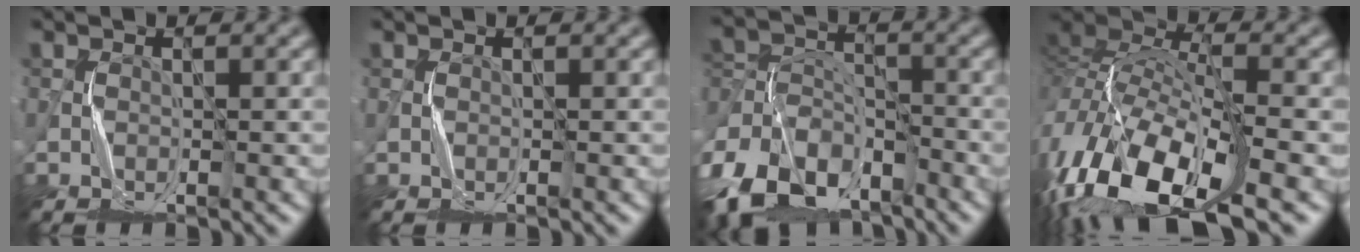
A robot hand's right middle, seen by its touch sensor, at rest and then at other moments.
{"total": 0.0}
{"total": 11.0, "force": [-7.6, 6.1, 5.2], "torque": [-0.110, 0.003, -0.156]}
{"total": 15.5, "force": [-7.9, 7.1, 11.3], "torque": [-0.261, 0.000, -0.143]}